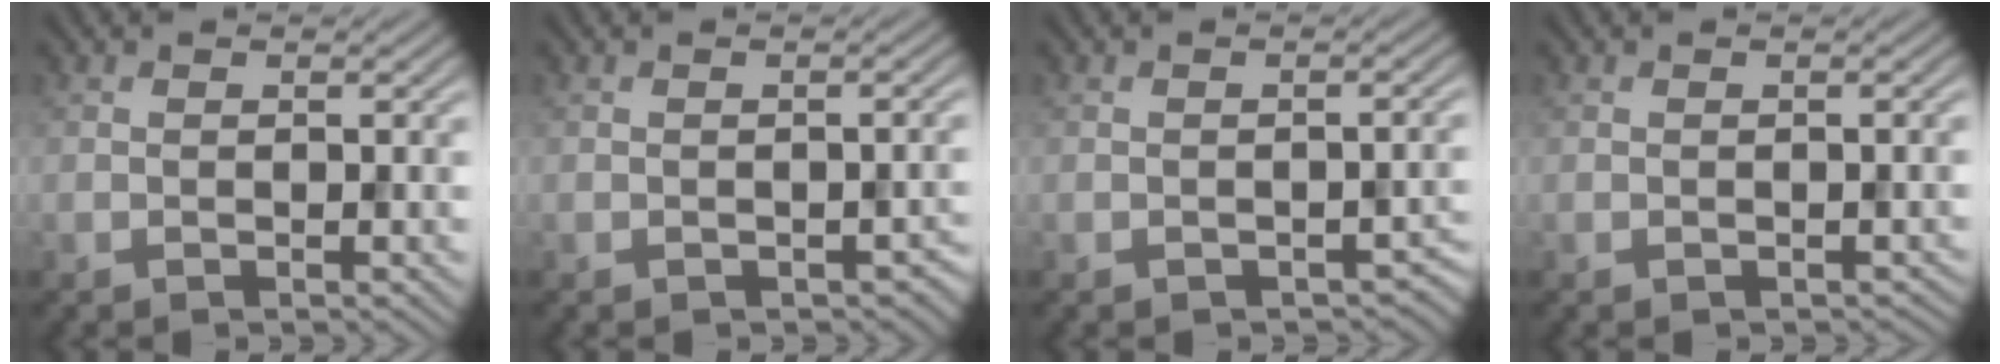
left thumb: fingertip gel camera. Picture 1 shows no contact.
{"total": 2.1, "force": [-1.1, 1.3, 1.3], "torque": [-0.017, -0.010, -0.009]}
{"total": 2.9, "force": [-1.6, 1.5, 1.9], "torque": [-0.024, -0.008, -0.015]}
{"total": 0.8, "force": [-0.4, 0.6, 0.4], "torque": [-0.008, -0.008, -0.003]}